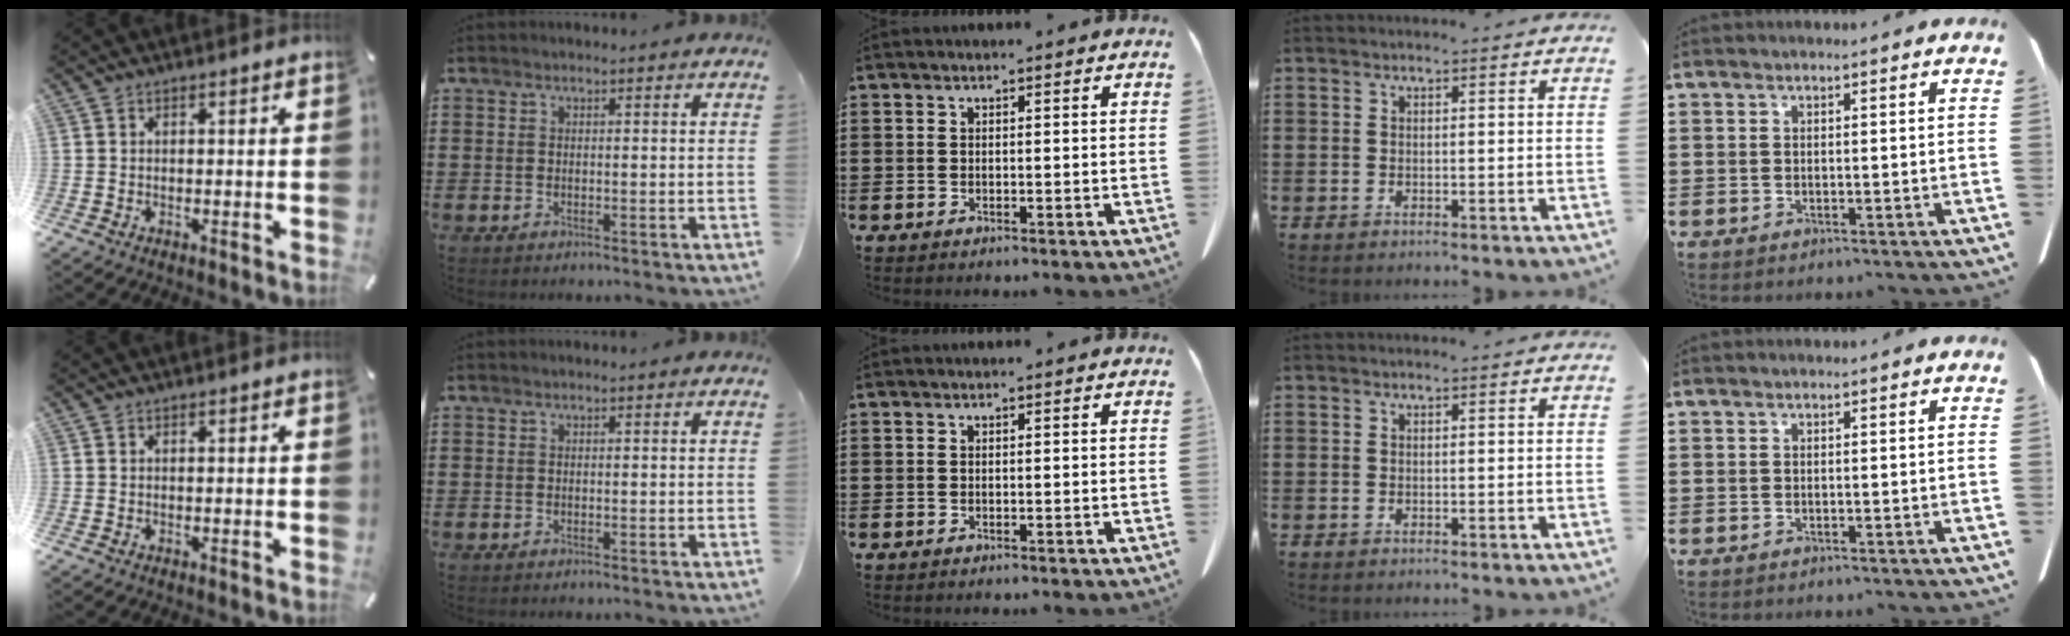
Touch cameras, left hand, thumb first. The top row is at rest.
{}